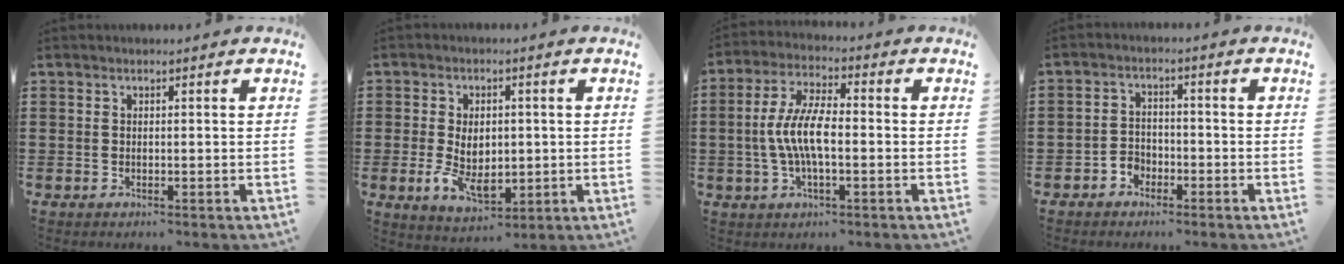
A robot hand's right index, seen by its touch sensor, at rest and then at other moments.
{"total": 6.3, "force": [-0.5, 3.9, 4.8], "torque": [-0.098, -0.001, -0.013]}
{"total": 8.0, "force": [-1.1, 2.6, 7.5], "torque": [-0.172, -0.010, -0.028]}
{"total": 2.6, "force": [-2.0, 1.6, 0.5], "torque": [-0.019, 0.003, -0.042]}